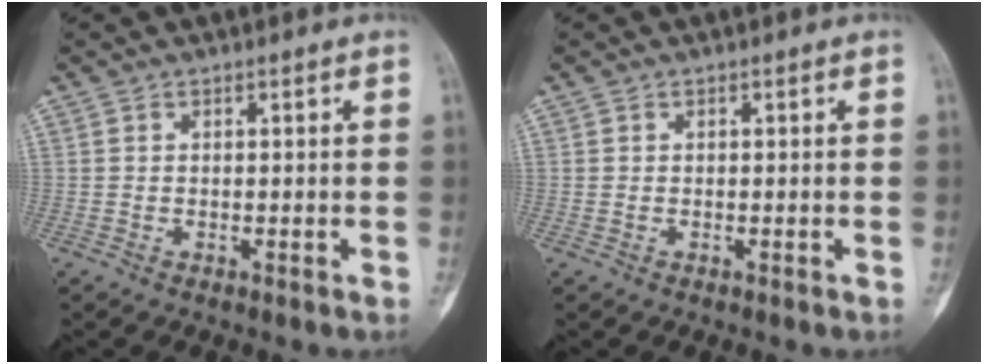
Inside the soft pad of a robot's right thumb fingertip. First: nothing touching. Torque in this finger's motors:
{"motor_torque": [-0.17, -0.20, -0.17, -0.15, -0.02]}